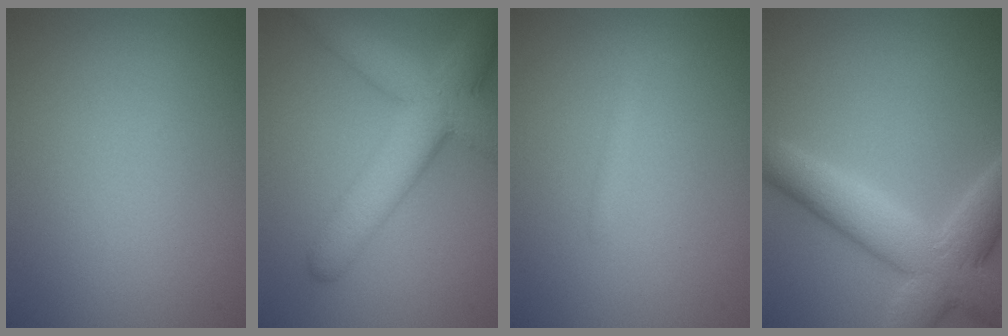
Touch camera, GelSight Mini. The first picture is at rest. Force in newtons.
{"total": 7.9, "press": 7.9, "slide": 0.3}
{"total": 1.0, "press": 1.0, "slide": 0.0}
{"total": 7.4, "press": 7.4, "slide": 0.3}